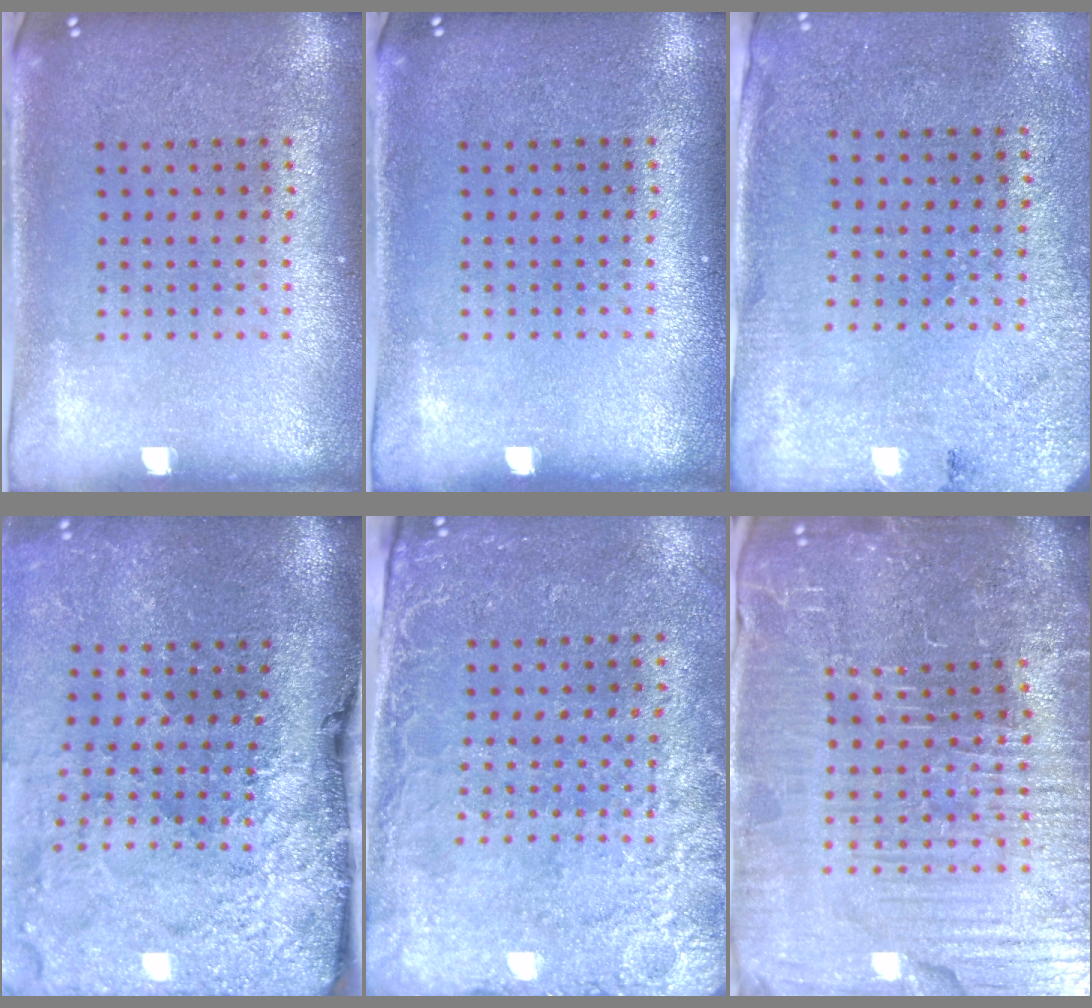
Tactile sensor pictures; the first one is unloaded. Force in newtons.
{"total": 0.0}
{"total": 2.7, "press": 2.2, "slide": 1.5}
{"total": 4.9, "press": 3.9, "slide": 3.1}
{"total": 2.6, "press": 2.2, "slide": 1.2}
{"total": 7.1, "press": 6.3, "slide": 3.3}